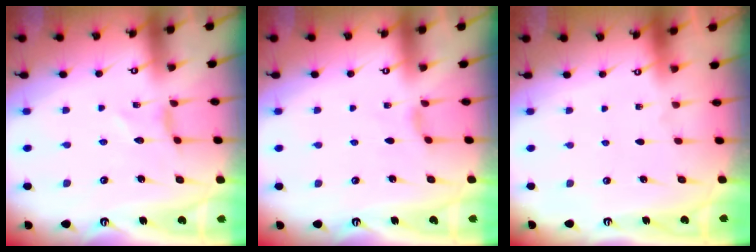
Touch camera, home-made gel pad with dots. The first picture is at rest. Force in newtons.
{"total": 1.8, "press": 1.8, "slide": 0.4}
{"total": 0.0}